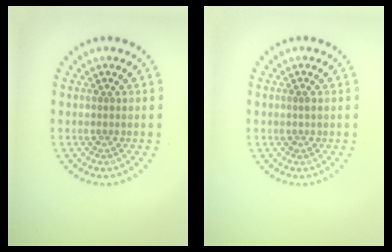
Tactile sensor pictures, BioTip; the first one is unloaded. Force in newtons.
{"total": 0.7, "press": 0.7, "slide": 0.2}